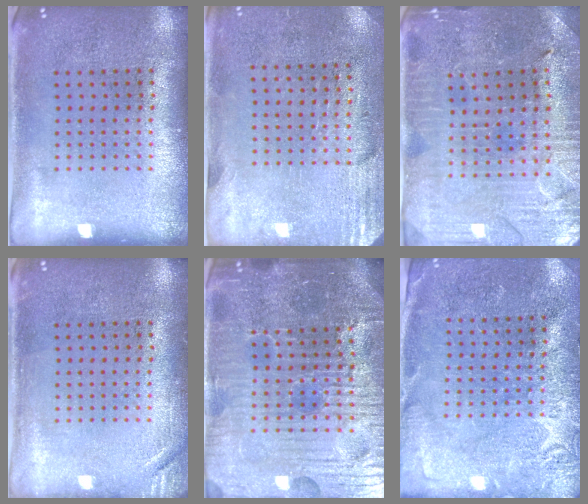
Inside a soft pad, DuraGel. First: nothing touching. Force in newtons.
{"total": 2.8, "press": 2.5, "slide": 1.4}
{"total": 1.8, "press": 1.8, "slide": 0.4}
{"total": 1.5, "press": 1.5, "slide": 0.3}
{"total": 6.3, "press": 5.7, "slide": 2.5}
{"total": 2.7, "press": 2.7, "slide": 0.4}